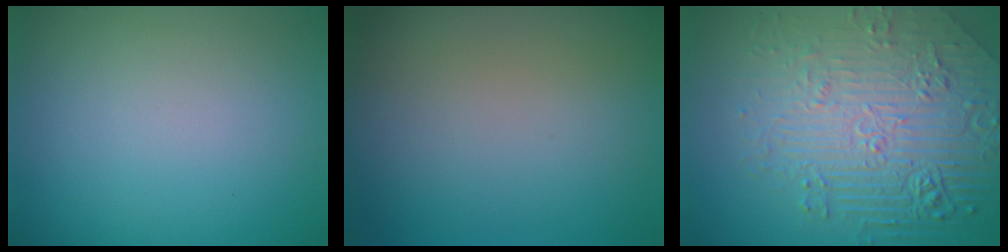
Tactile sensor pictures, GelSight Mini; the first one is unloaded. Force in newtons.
{"total": 0.0}
{"total": 9.0, "press": 6.2, "slide": 6.5}